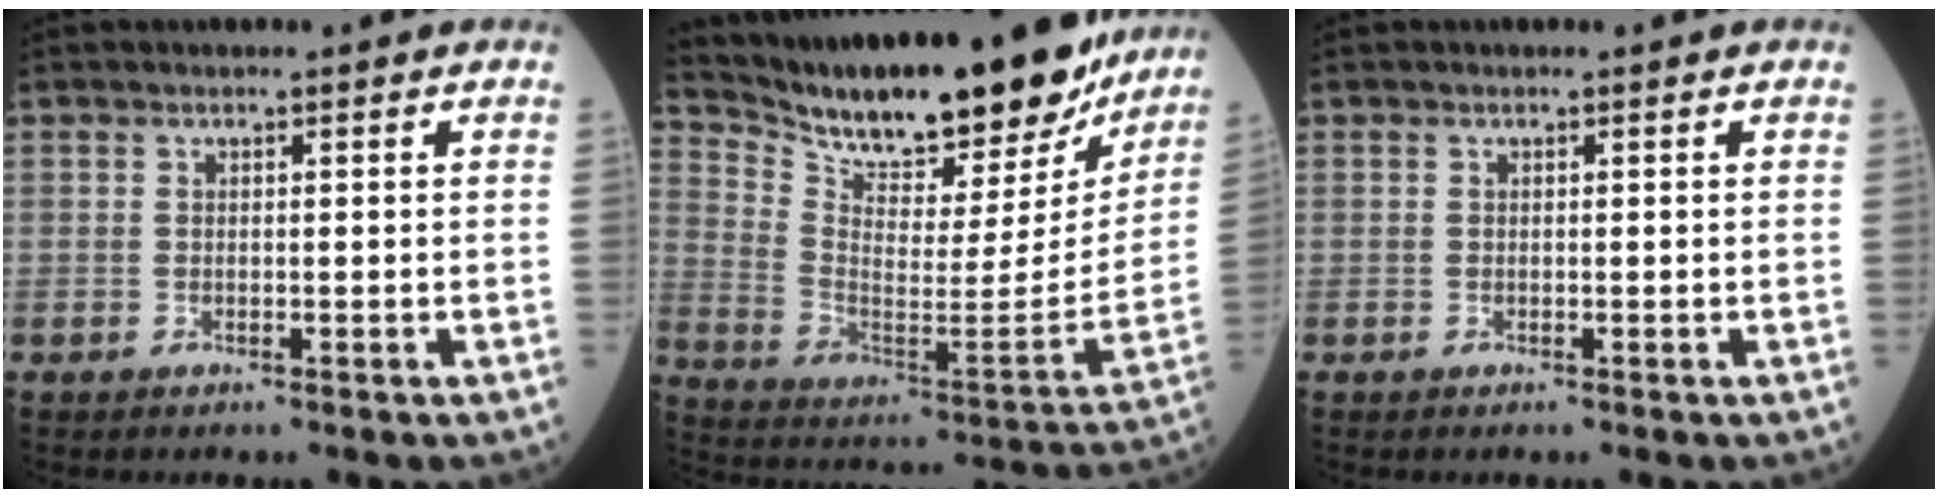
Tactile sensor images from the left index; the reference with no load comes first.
{"total": 25.4, "force": [22.0, 5.6, 11.3], "torque": [-0.197, -0.039, 0.325]}
{"total": 0.0}